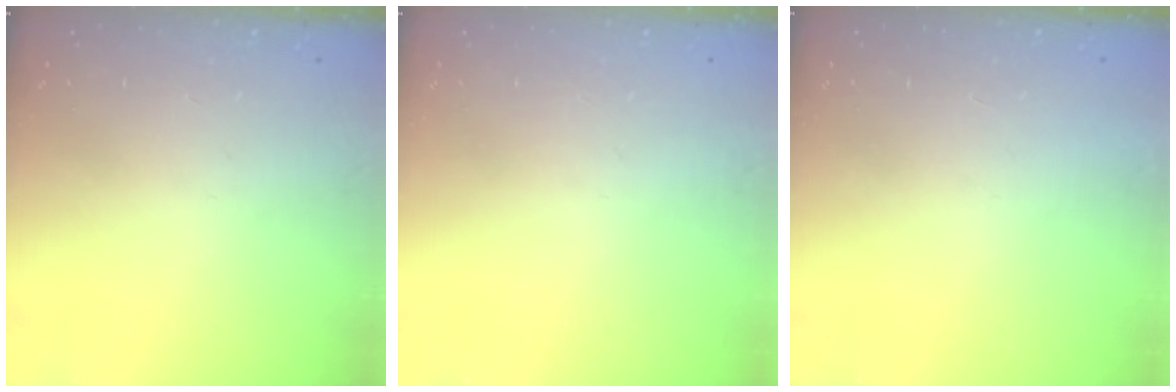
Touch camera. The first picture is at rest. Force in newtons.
{"total": 0.0}
{"total": 1.5, "press": 1.5, "slide": 0.1}